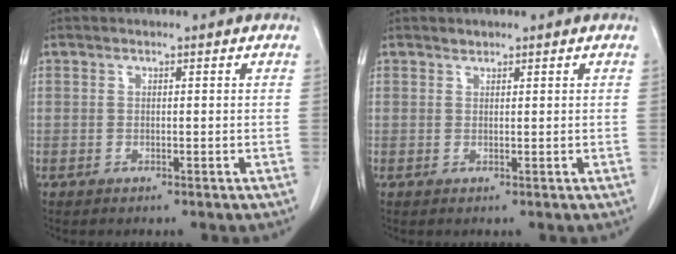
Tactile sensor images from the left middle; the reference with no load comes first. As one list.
[{"total": 0.6, "force": [0.6, 0.2, 0.0], "torque": [-0.003, -0.002, 0.008]}]